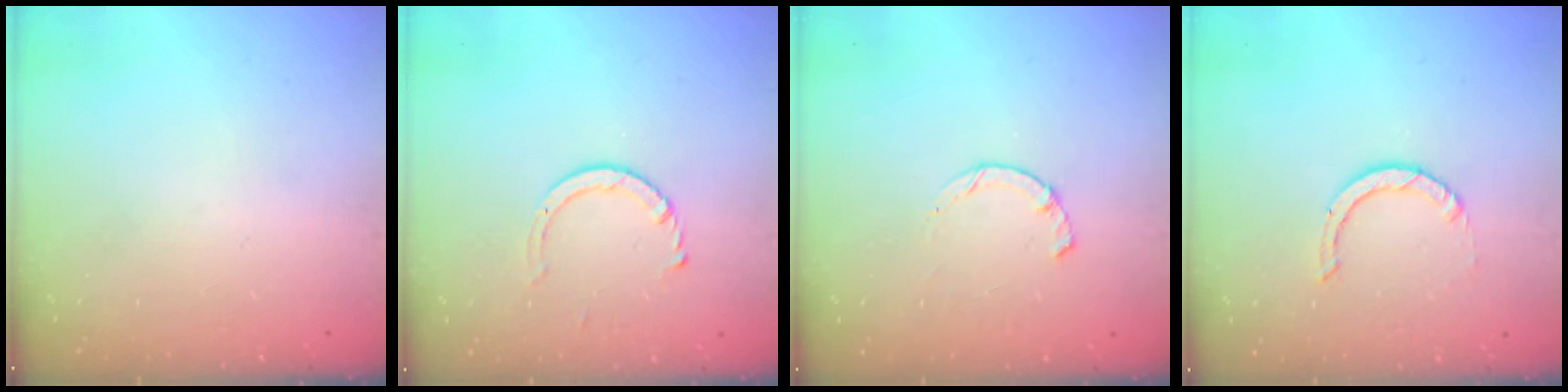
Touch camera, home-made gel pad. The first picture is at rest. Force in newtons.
{"total": 3.3, "press": 3.3, "slide": 0.4}
{"total": 1.9, "press": 1.9, "slide": 0.3}
{"total": 0.9, "press": 0.9, "slide": 0.1}